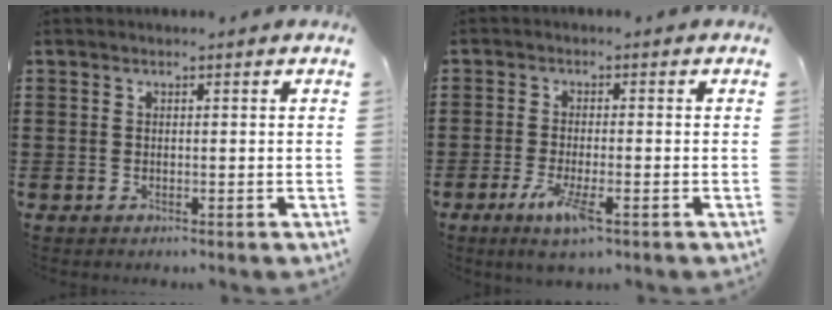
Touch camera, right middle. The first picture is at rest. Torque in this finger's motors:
{"motor_torque": [1.47, -0.53, 0.37, 0.10]}